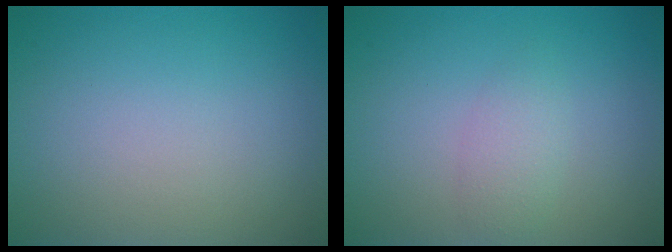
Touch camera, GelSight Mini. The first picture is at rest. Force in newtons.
{"total": 1.8, "press": 1.8, "slide": 0.1}